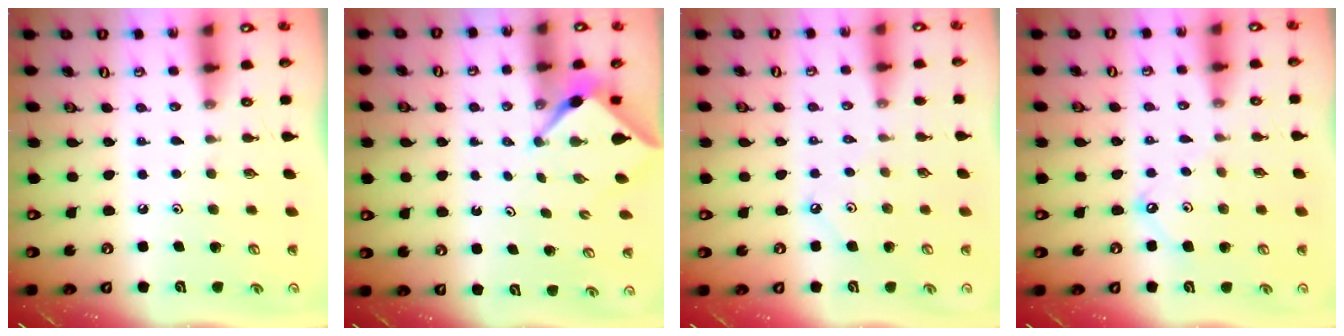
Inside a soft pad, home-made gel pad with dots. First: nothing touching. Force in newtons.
{"total": 3.2, "press": 3.2, "slide": 0.3}
{"total": 3.0, "press": 3.0, "slide": 0.3}
{"total": 5.9, "press": 5.9, "slide": 0.7}